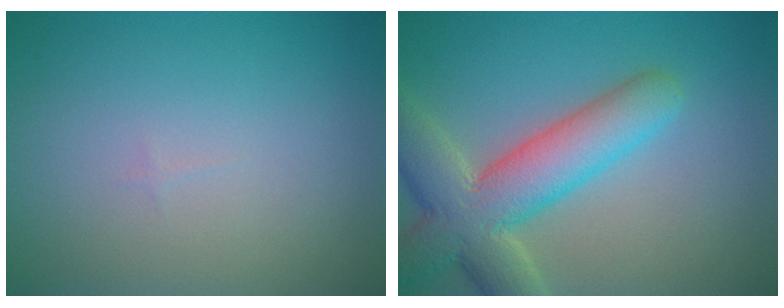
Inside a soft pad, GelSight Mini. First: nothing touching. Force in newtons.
{"total": 8.2, "press": 8.1, "slide": 0.7}